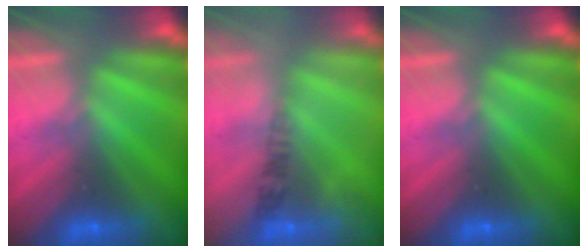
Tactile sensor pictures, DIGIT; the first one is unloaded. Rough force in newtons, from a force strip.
{"total": 2.5}
{"total": 0.0}